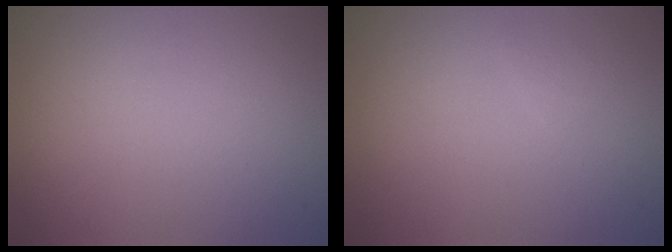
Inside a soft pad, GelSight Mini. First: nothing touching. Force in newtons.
{"total": 0.6, "press": 0.6, "slide": 0.0}